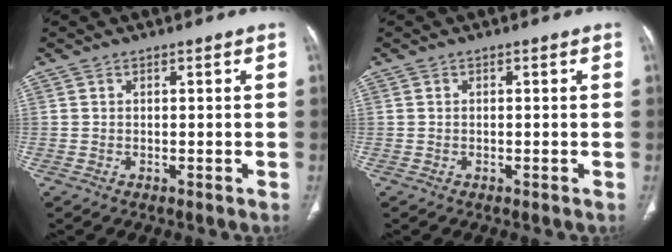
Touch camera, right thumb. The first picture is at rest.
{"total": 0.0}